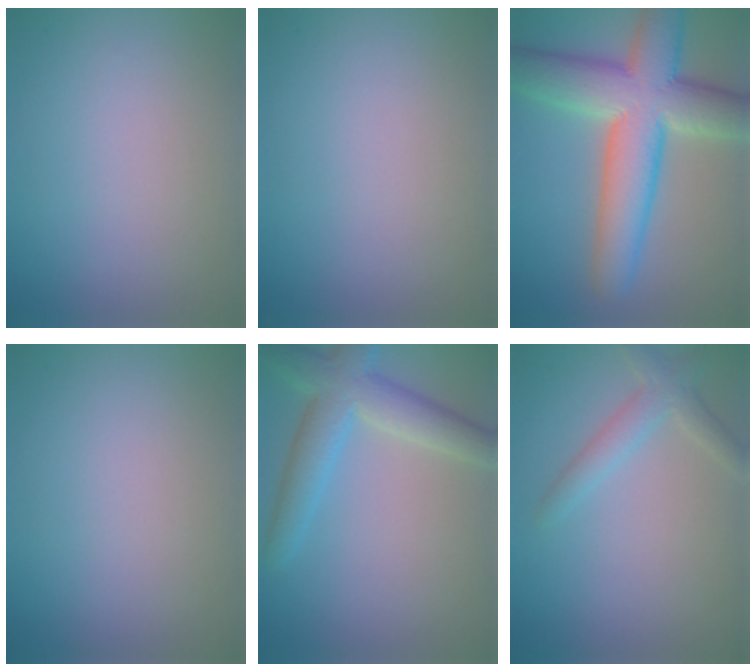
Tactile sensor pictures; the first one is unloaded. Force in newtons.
{"total": 0.0}
{"total": 11.2, "press": 11.1, "slide": 0.7}
{"total": 0.0}
{"total": 5.5, "press": 5.5, "slide": 0.3}
{"total": 2.5, "press": 2.5, "slide": 0.1}